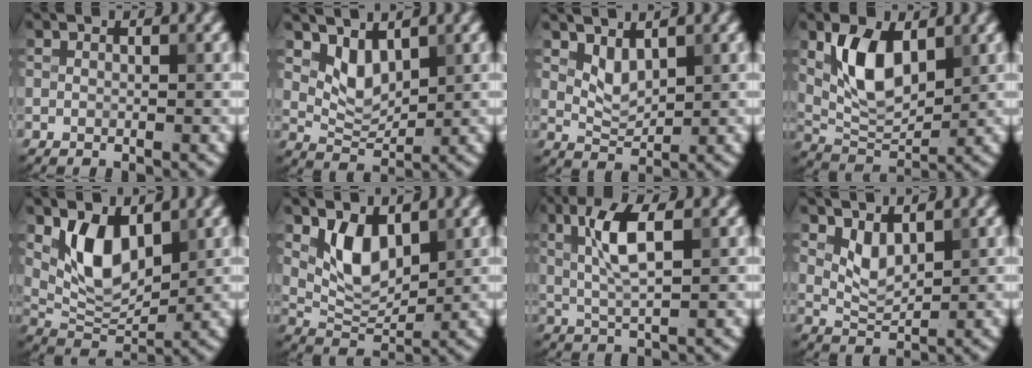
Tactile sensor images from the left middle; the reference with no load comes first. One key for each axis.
{"total": 3.0, "fx": 1.6, "fy": 1.7, "fz": 1.9, "tx": -0.037, "ty": -0.010, "tz": 0.036}
{"total": 2.2, "fx": 1.3, "fy": 1.1, "fz": 1.4, "tx": -0.028, "ty": -0.007, "tz": 0.031}
{"total": 6.5, "fx": 2.1, "fy": 3.5, "fz": 5.0, "tx": -0.098, "ty": 0.000, "tz": 0.040}
{"total": 5.8, "fx": 2.3, "fy": 3.1, "fz": 4.3, "tx": -0.085, "ty": -0.010, "tz": 0.047}
{"total": 4.6, "fx": 1.9, "fy": 2.6, "fz": 3.3, "tx": -0.066, "ty": -0.007, "tz": 0.039}
{"total": 4.6, "fx": 1.3, "fy": 1.2, "fz": 4.3, "tx": -0.091, "ty": 0.007, "tz": 0.024}
{"total": 2.4, "fx": 1.3, "fy": 1.2, "fz": 1.7, "tx": -0.035, "ty": -0.006, "tz": 0.030}